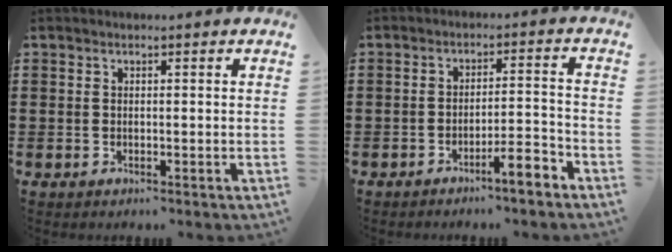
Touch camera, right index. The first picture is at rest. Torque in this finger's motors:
{"motor_torque": [1.35, -0.67, 0.14, 0.09]}